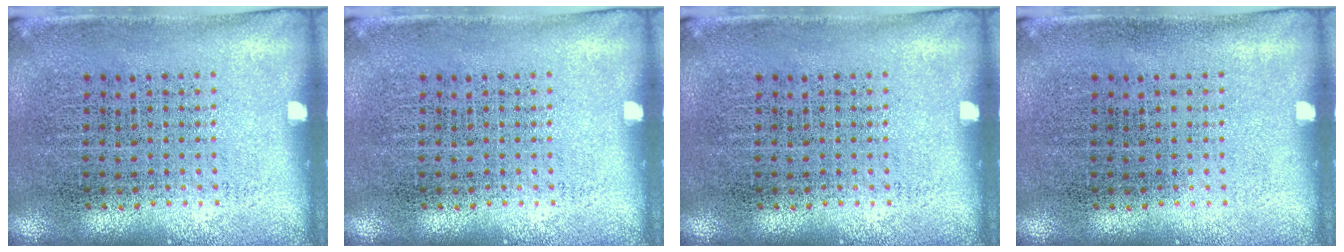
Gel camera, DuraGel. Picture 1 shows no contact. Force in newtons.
{"total": 0.0}
{"total": 0.0}
{"total": 0.0}